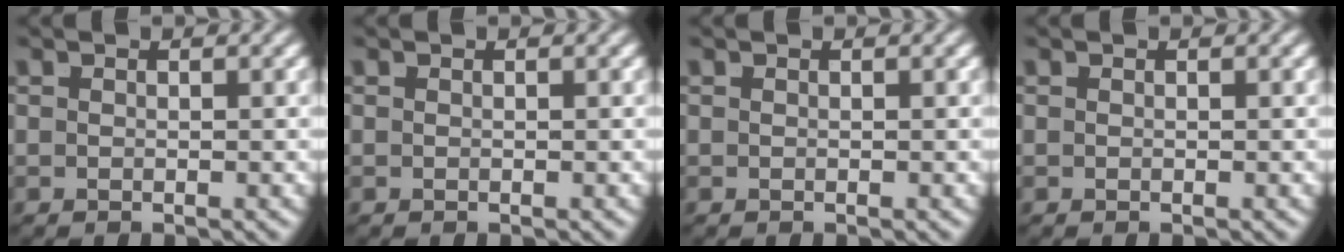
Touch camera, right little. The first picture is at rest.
{"total": 0.0}
{"total": 0.0}
{"total": 0.0}